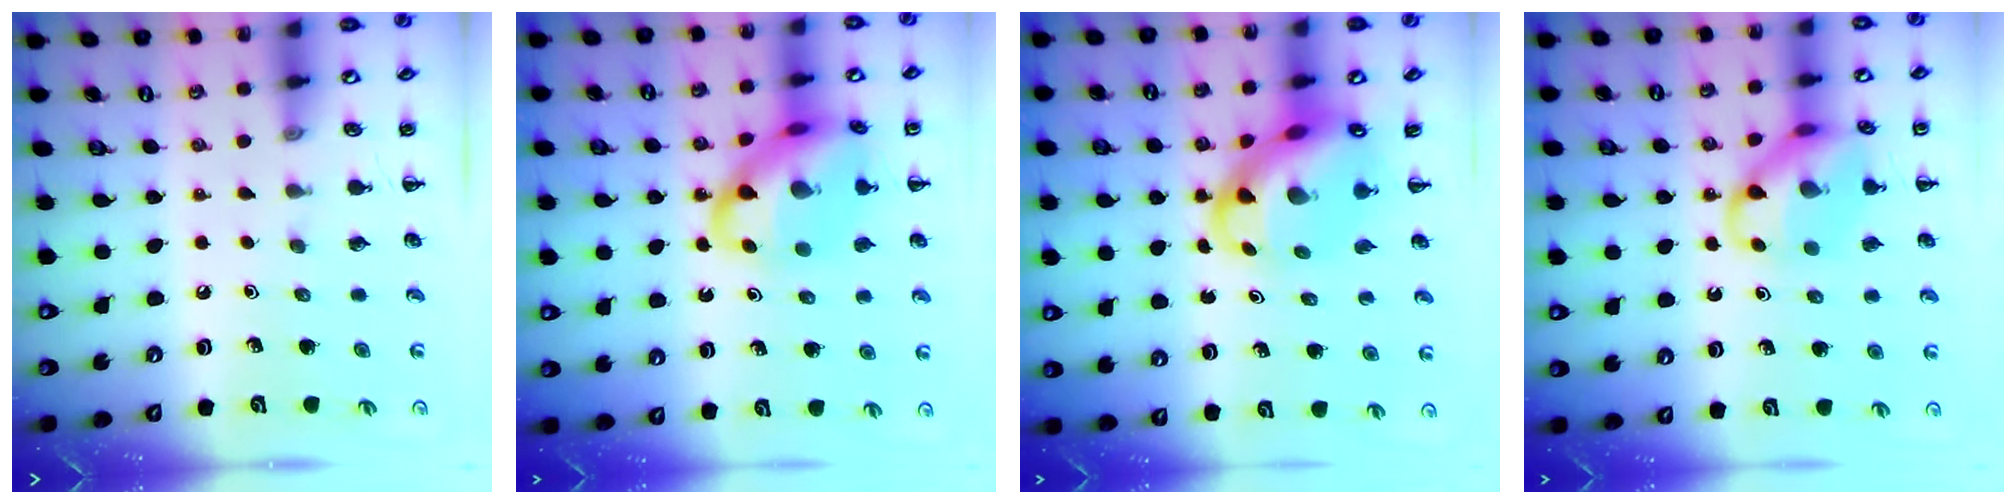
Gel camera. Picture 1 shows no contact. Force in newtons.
{"total": 15.8, "press": 15.6, "slide": 3.0}
{"total": 11.5, "press": 11.0, "slide": 3.2}
{"total": 12.8, "press": 12.6, "slide": 2.1}